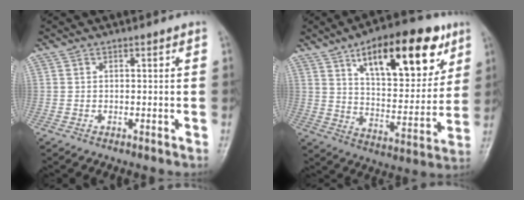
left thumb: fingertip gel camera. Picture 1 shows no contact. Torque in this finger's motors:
{"motor_torque": [1.73, 0.97, 1.66, -1.12, 0.14]}